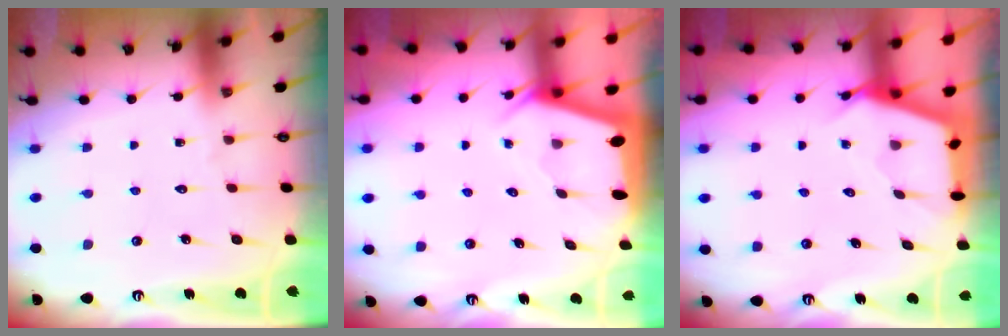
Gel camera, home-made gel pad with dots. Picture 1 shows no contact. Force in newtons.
{"total": 2.2, "press": 2.2, "slide": 0.3}
{"total": 2.7, "press": 2.7, "slide": 0.3}